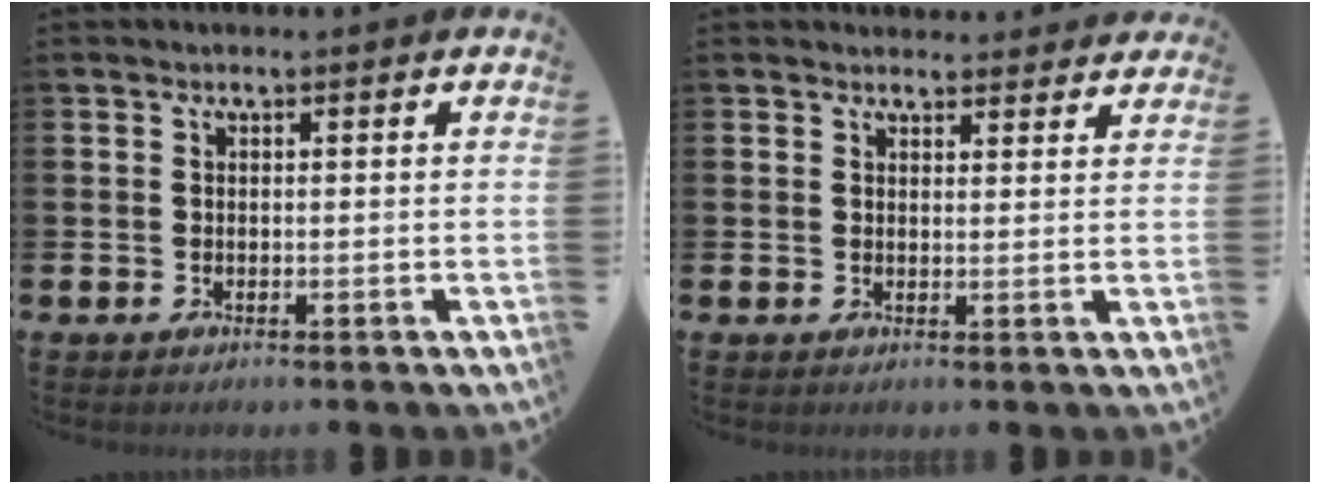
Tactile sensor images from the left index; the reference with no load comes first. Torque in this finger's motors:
{"motor_torque": [0.09, -1.79, -0.07, -0.02]}